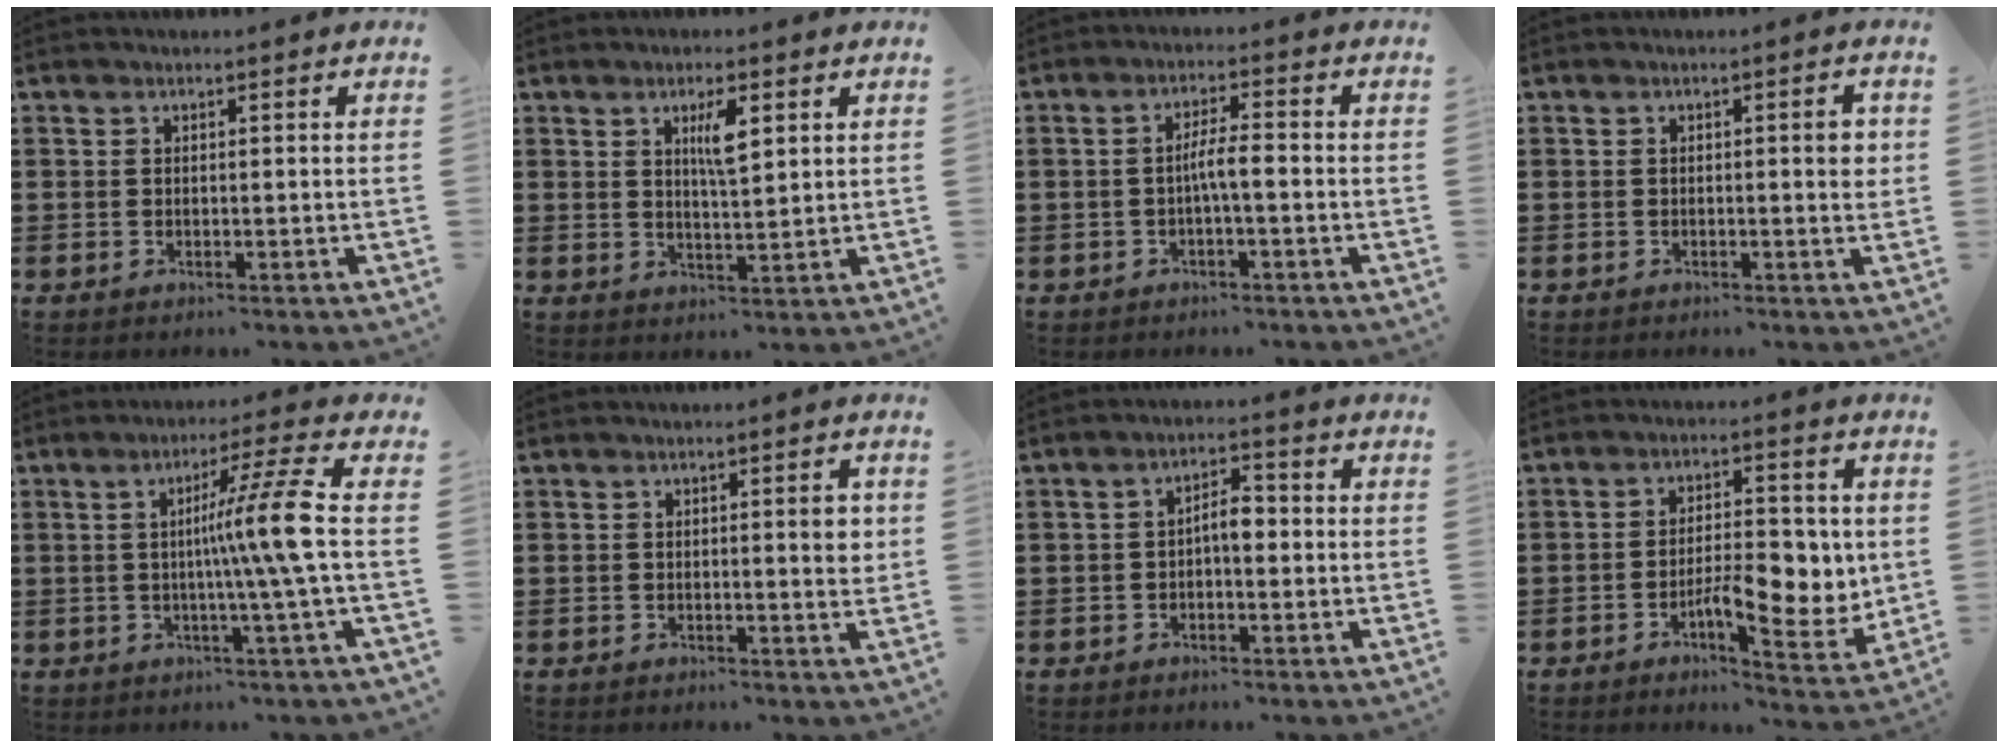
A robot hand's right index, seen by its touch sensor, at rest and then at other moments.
{"total": 4.4, "force": [1.8, 1.1, 3.8], "torque": [-0.065, 0.002, 0.024]}
{"total": 3.4, "force": [-0.8, 0.4, 3.3], "torque": [-0.067, -0.001, -0.018]}
{"total": 2.9, "force": [0.1, 0.5, 2.8], "torque": [-0.033, -0.005, -0.004]}
{"total": 9.3, "force": [0.1, -1.5, 9.2], "torque": [-0.161, -0.010, -0.013]}
{"total": 3.3, "force": [0.3, 0.7, 3.2], "torque": [-0.042, -0.004, 0.000]}
{"total": 3.5, "force": [-0.5, 1.4, 3.2], "torque": [-0.061, 0.009, -0.011]}
{"total": 9.3, "force": [-1.4, 4.4, 8.1], "torque": [-0.105, 0.002, -0.025]}